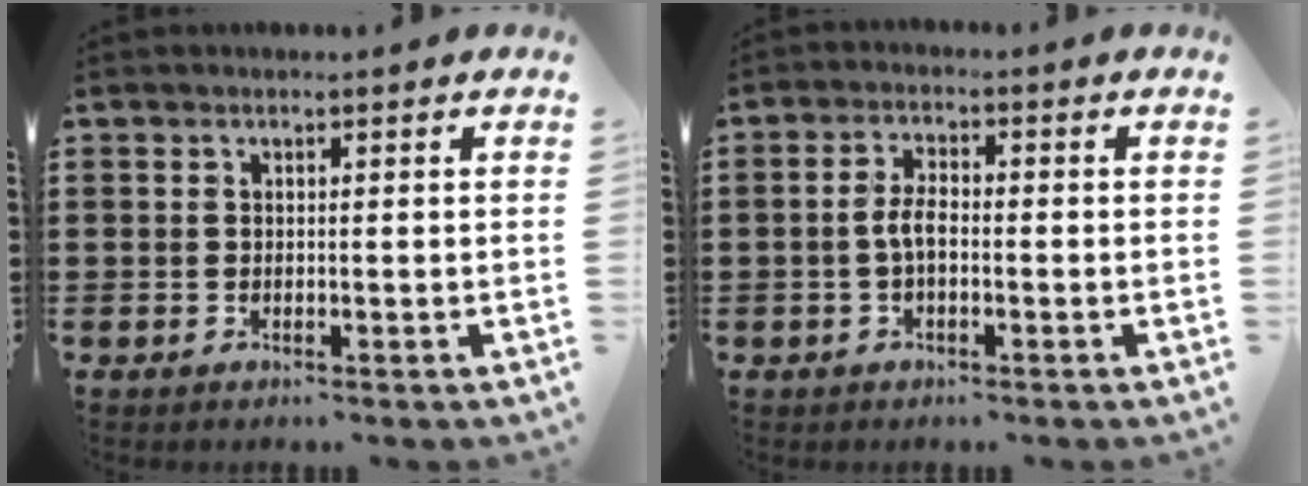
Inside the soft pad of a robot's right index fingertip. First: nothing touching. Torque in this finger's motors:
{"motor_torque": [0.65, 0.30, 0.29, 0.09]}